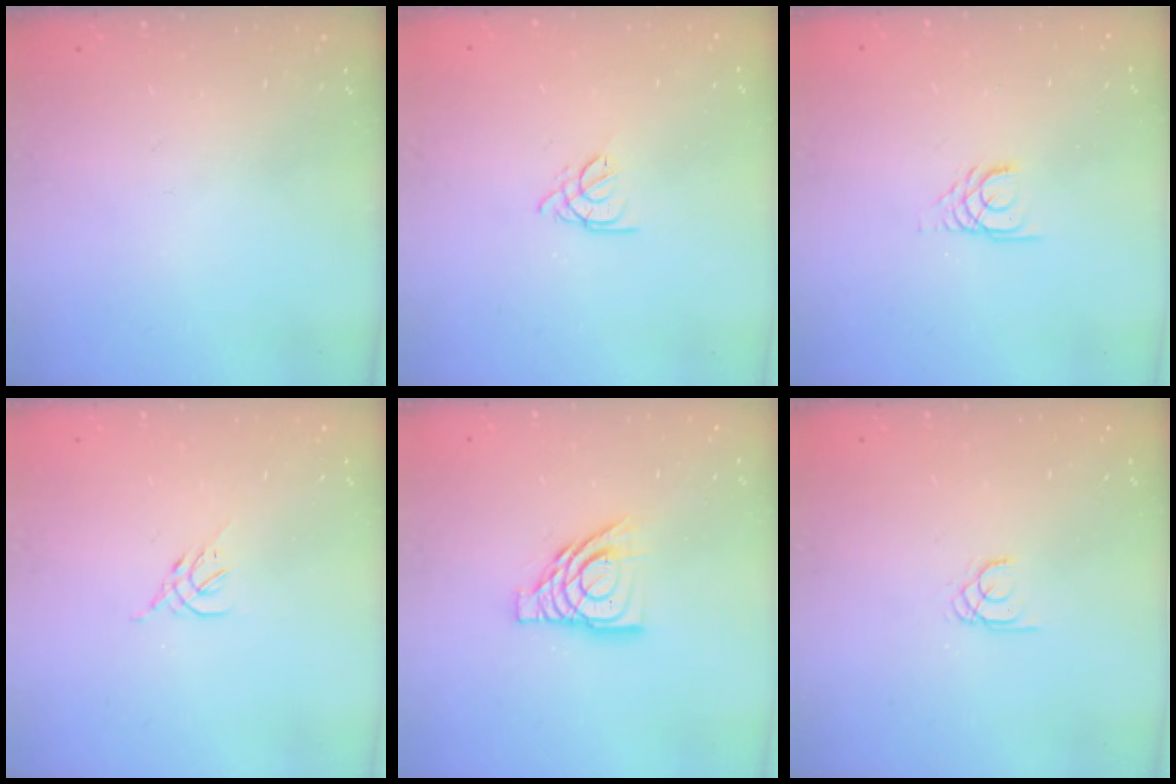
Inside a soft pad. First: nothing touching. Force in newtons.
{"total": 2.7, "press": 2.6, "slide": 0.5}
{"total": 3.0, "press": 2.9, "slide": 0.3}
{"total": 2.6, "press": 2.5, "slide": 0.8}
{"total": 12.9, "press": 12.8, "slide": 1.6}
{"total": 1.3, "press": 1.3, "slide": 0.1}